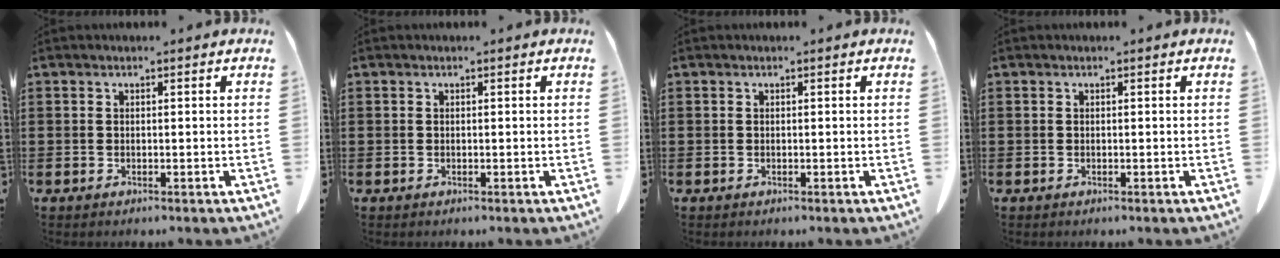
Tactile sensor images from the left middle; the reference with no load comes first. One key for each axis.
{"total": 0.0}
{"total": 0.0}
{"total": 0.0}